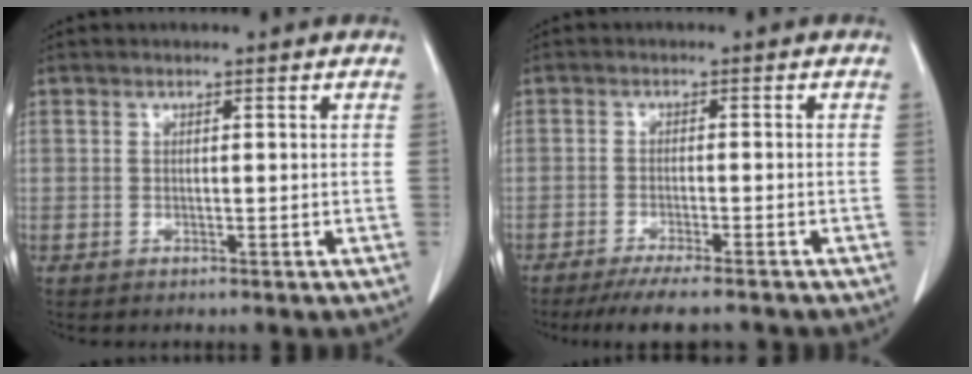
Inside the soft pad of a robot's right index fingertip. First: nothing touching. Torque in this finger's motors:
{"motor_torque": [0.52, -0.52, 0.26, 0.06]}